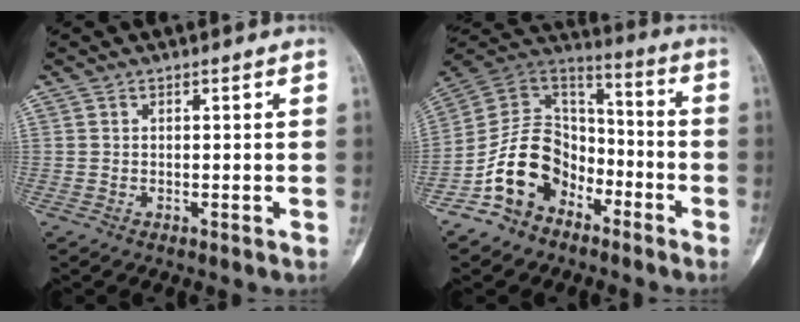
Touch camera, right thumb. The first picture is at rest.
{"total": 15.4, "force": [-7.8, 11.1, 7.4], "torque": [-0.105, 0.087, -0.150]}